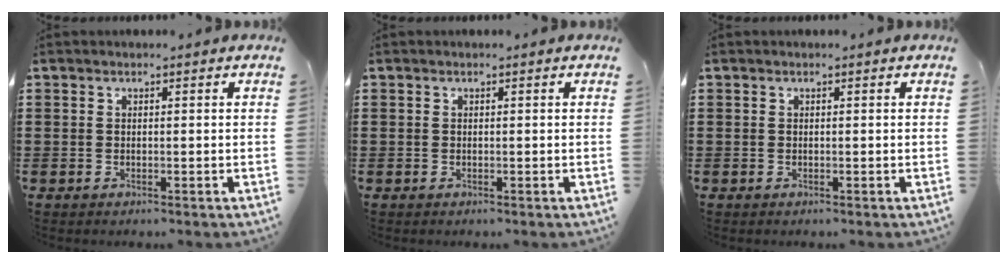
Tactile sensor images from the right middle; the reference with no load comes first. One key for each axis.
{"total": 0.0}
{"total": 0.0}